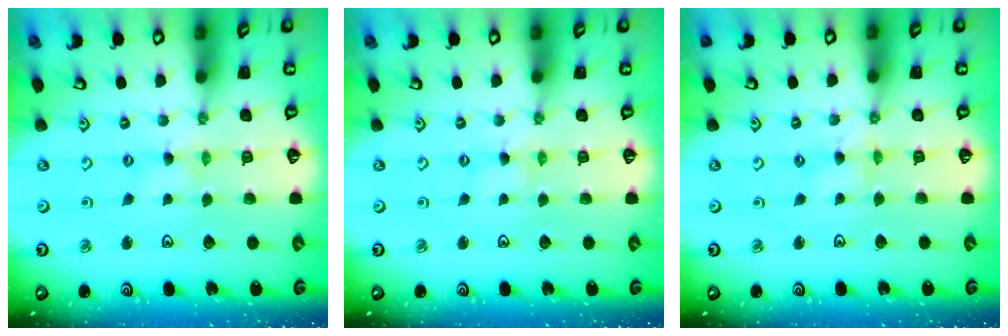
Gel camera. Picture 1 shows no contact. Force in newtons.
{"total": 0.0}
{"total": 0.7, "press": 0.7, "slide": 0.2}